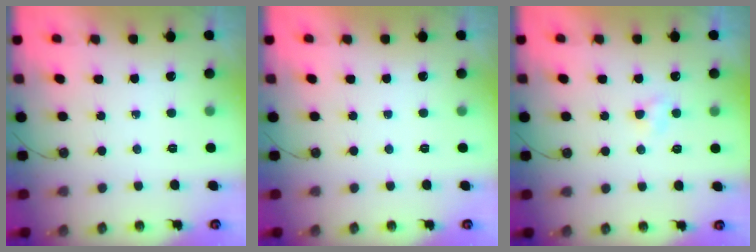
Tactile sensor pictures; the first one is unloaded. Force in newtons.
{"total": 0.0}
{"total": 2.9, "press": 2.8, "slide": 0.5}